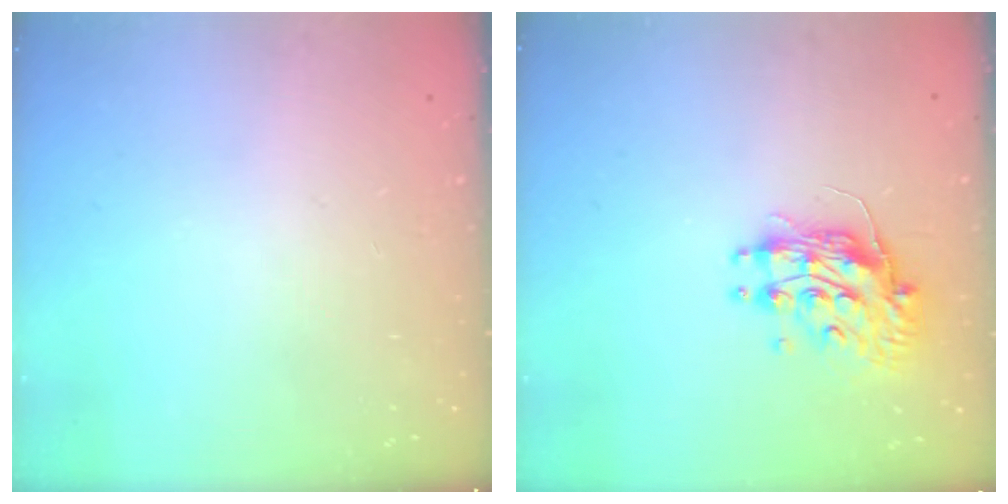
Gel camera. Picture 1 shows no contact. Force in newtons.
{"total": 10.6, "press": 10.6, "slide": 0.7}